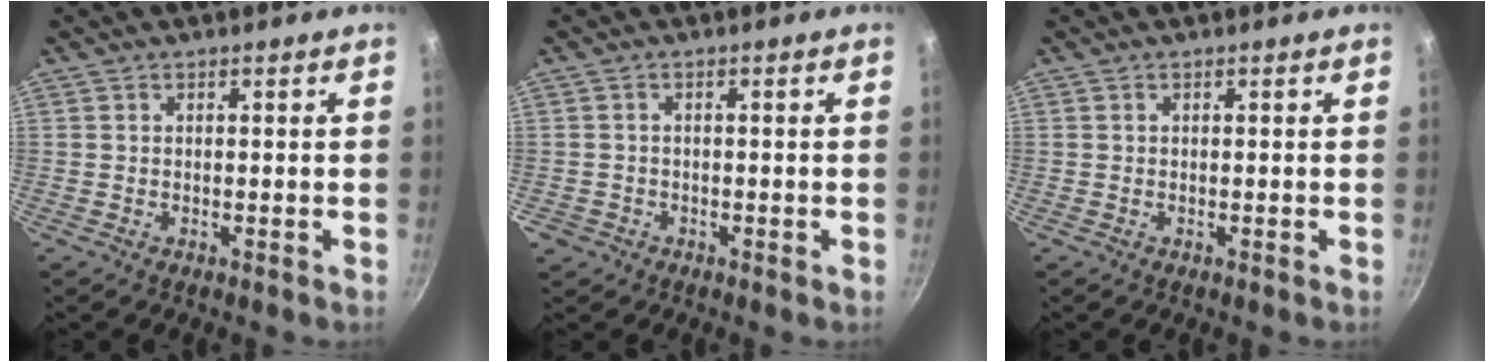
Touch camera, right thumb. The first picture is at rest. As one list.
[{"total": 1.9, "force": [-1.0, 1.6, 0.1], "torque": [0.002, 0.006, -0.020]}, {"total": 0.0}]